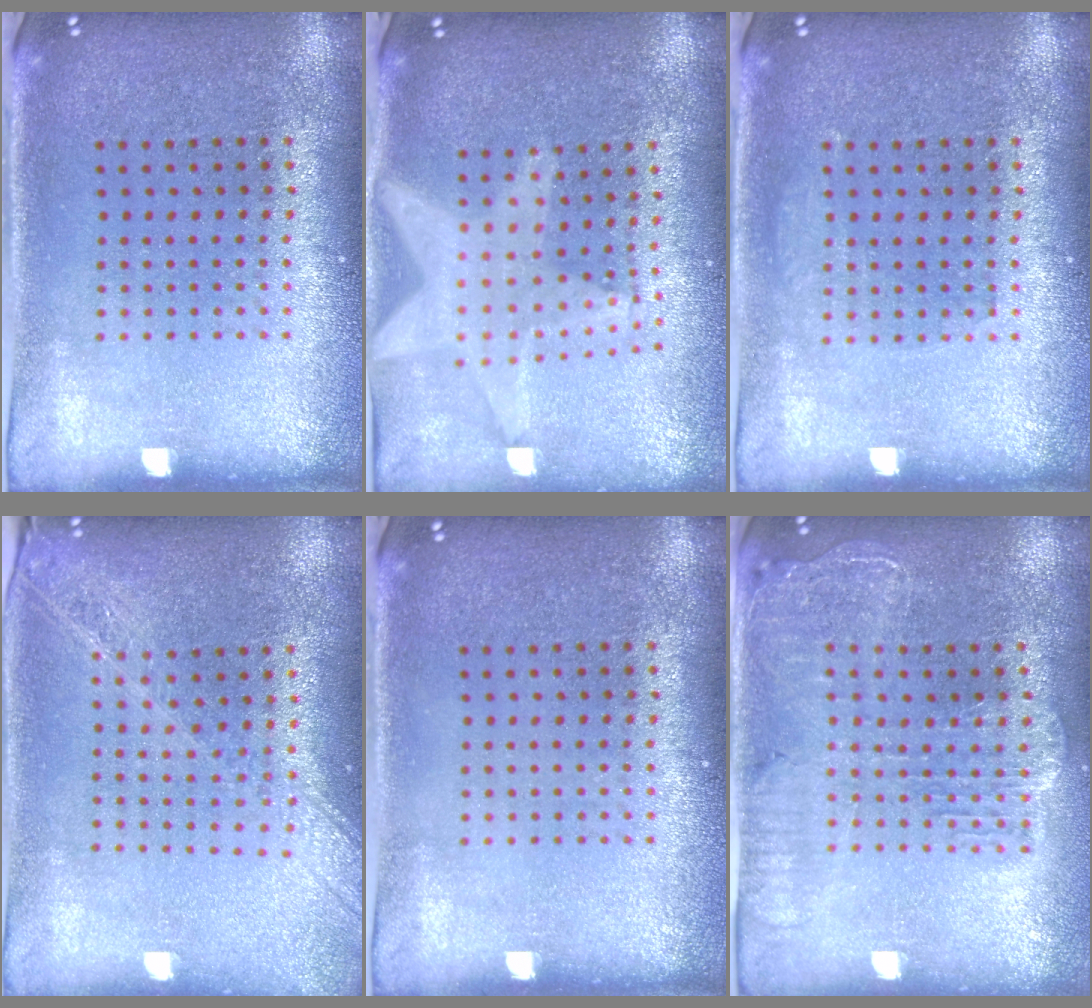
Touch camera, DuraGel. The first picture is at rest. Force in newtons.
{"total": 2.3, "press": 1.9, "slide": 1.3}
{"total": 0.9, "press": 0.9, "slide": 0.2}
{"total": 2.1, "press": 1.8, "slide": 1.0}
{"total": 0.0}
{"total": 2.1, "press": 1.9, "slide": 0.9}